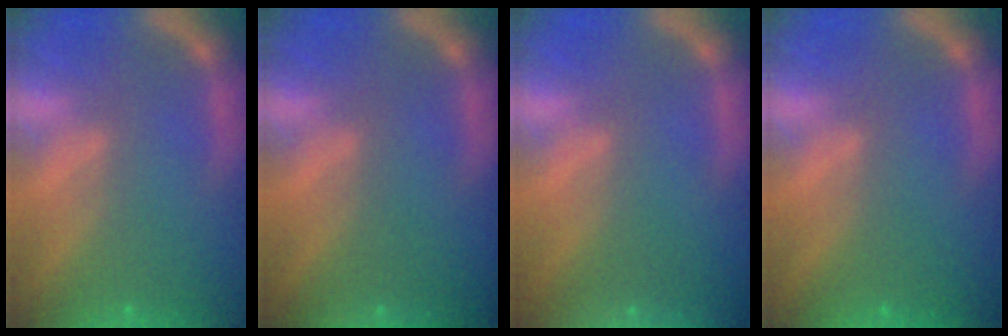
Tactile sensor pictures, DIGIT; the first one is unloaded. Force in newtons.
{"total": 1.4}
{"total": 6.0}
{"total": 0.0}